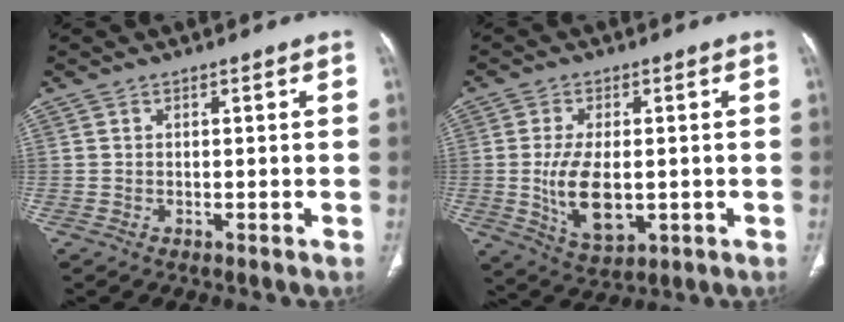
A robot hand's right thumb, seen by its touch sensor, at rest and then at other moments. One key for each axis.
{"total": 10.5, "fx": -1.0, "fy": 5.6, "fz": 8.9, "tx": -0.160, "ty": -0.013, "tz": -0.006}